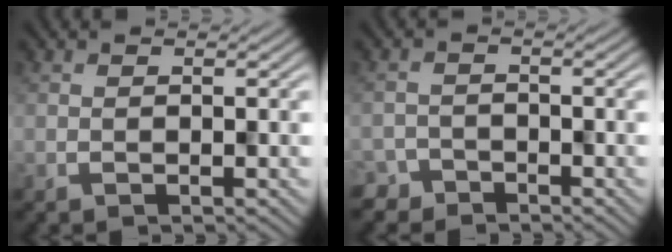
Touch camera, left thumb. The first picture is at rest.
{"total": 2.4, "force": [-2.1, 1.1, -0.7], "torque": [0.017, 0.002, -0.042]}